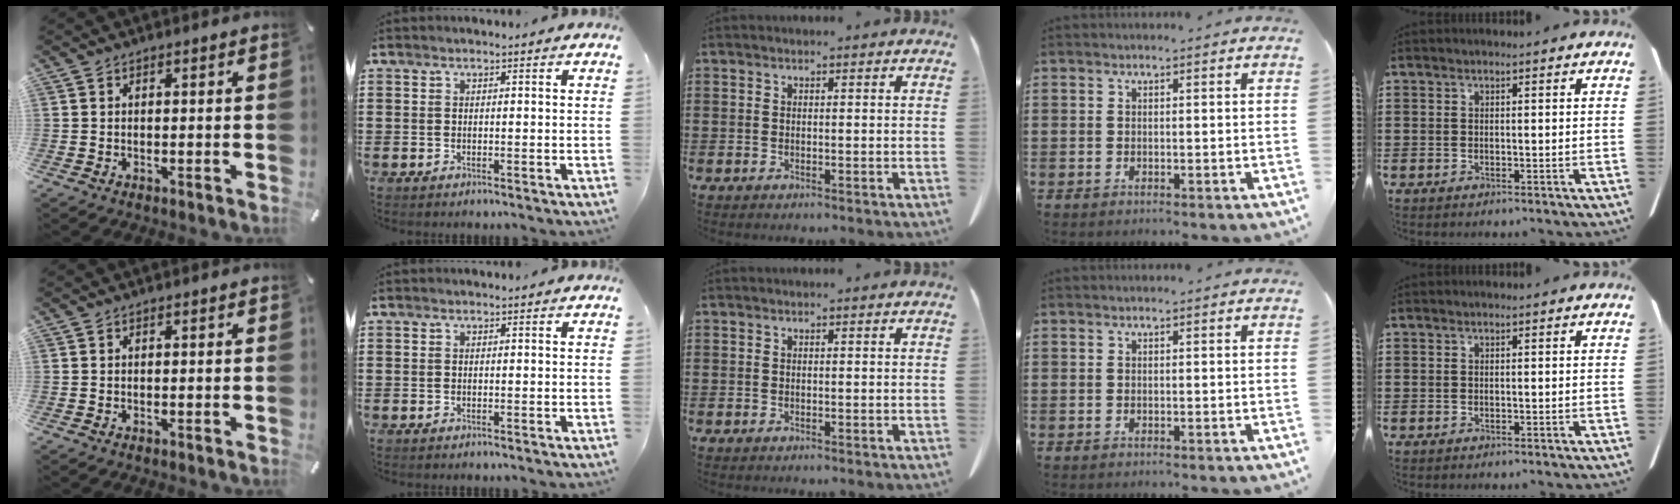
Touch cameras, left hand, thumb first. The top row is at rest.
{}